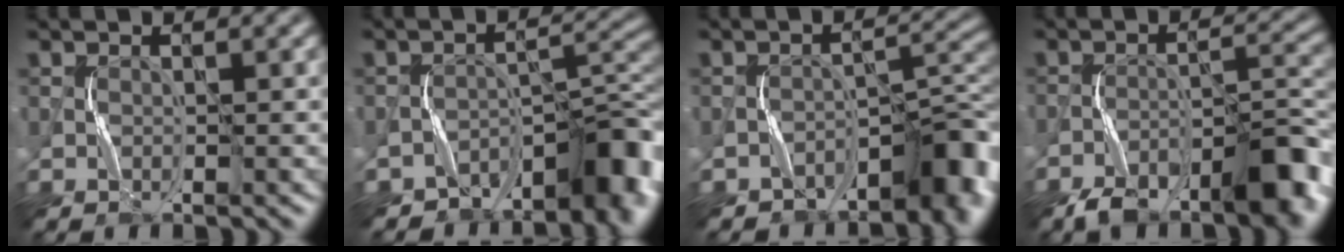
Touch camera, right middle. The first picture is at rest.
{"total": 8.5, "force": [-6.3, 3.8, 4.2], "torque": [-0.026, 0.006, -0.110]}
{"total": 6.9, "force": [-5.0, 3.1, 3.7], "torque": [-0.019, 0.009, -0.084]}
{"total": 8.6, "force": [-5.9, 2.9, 5.5], "torque": [-0.074, 0.009, -0.105]}